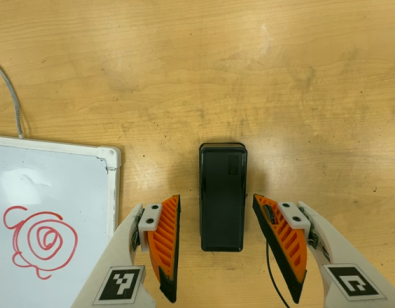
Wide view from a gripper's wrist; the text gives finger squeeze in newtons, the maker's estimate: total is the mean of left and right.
{"total": 0.0}